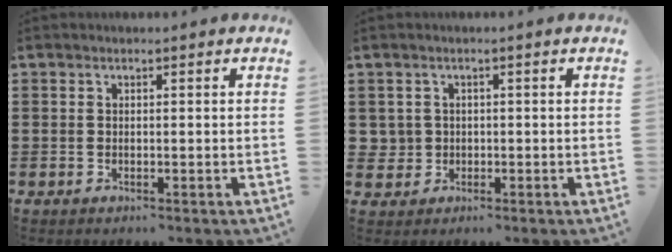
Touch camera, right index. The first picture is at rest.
{"total": 2.0, "force": [-0.5, 1.9, 0.2], "torque": [-0.014, 0.003, -0.012]}